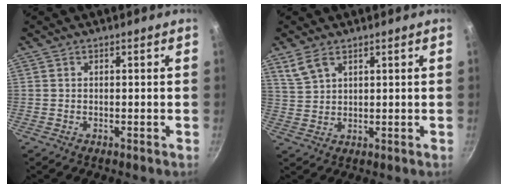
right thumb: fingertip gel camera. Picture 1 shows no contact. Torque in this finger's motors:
{"motor_torque": [-0.44, 0.49, -0.02, -0.02, 0.15]}